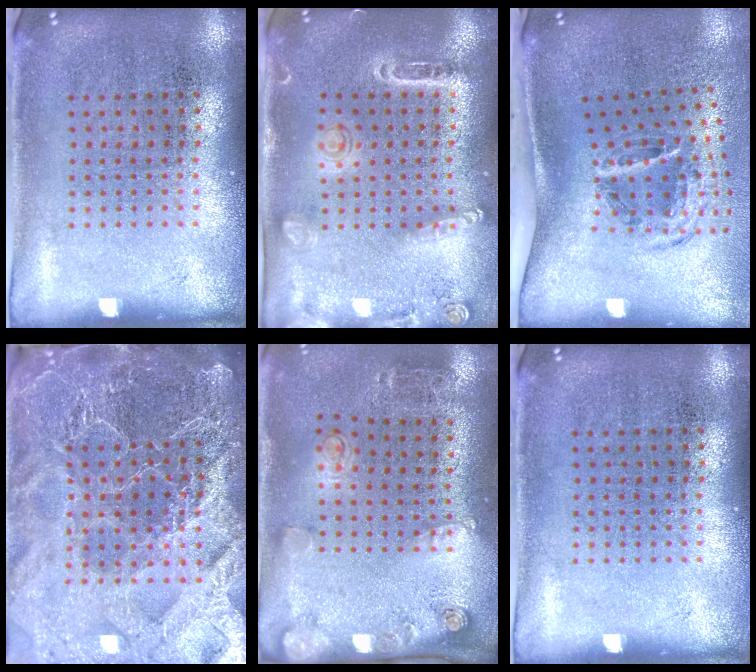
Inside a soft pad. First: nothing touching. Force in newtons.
{"total": 1.5, "press": 1.5, "slide": 0.4}
{"total": 2.0, "press": 1.3, "slide": 1.5}
{"total": 6.4, "press": 5.5, "slide": 3.2}
{"total": 2.0, "press": 1.2, "slide": 1.6}
{"total": 0.0}